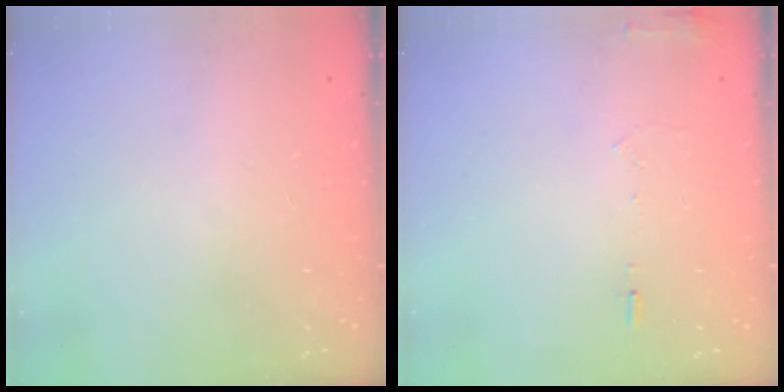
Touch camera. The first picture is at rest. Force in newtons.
{"total": 6.4, "press": 6.2, "slide": 1.5}